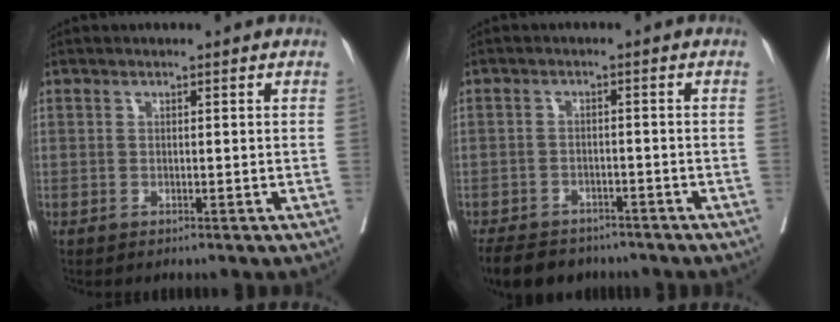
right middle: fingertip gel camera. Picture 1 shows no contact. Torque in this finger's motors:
{"motor_torque": [0.09, -0.07, 0.07, 0.04]}